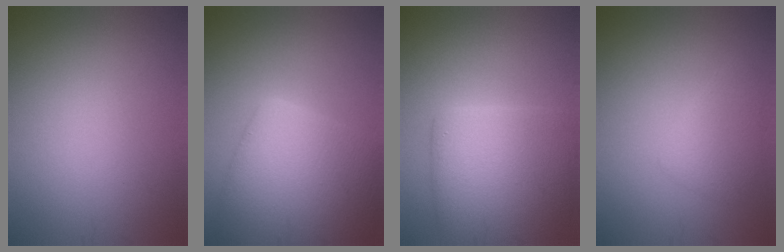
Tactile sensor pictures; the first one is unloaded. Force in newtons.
{"total": 8.9, "press": 8.9, "slide": 0.4}
{"total": 8.1, "press": 8.1, "slide": 0.4}
{"total": 2.4, "press": 2.4, "slide": 0.1}